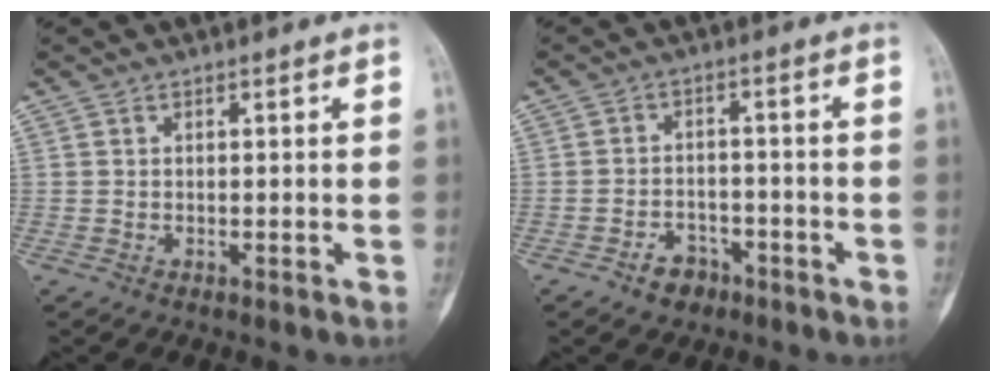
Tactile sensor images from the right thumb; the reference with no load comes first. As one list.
[{"total": 4.4, "force": [-2.8, 3.0, 1.5], "torque": [-0.007, 0.026, -0.041]}]